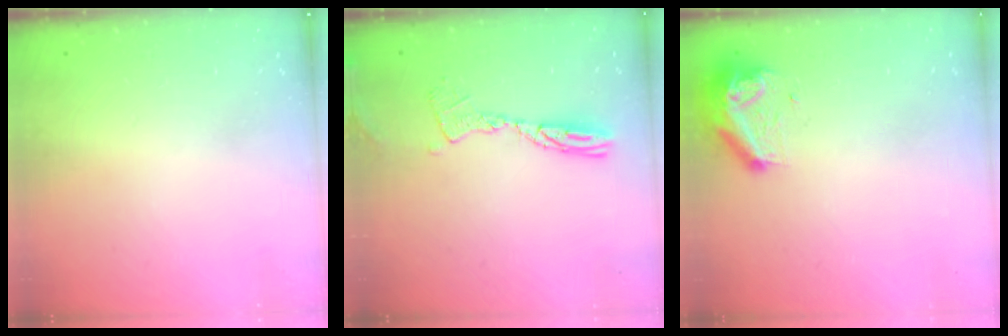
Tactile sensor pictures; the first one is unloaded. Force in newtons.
{"total": 9.7, "press": 9.6, "slide": 0.9}
{"total": 9.6, "press": 9.5, "slide": 0.6}